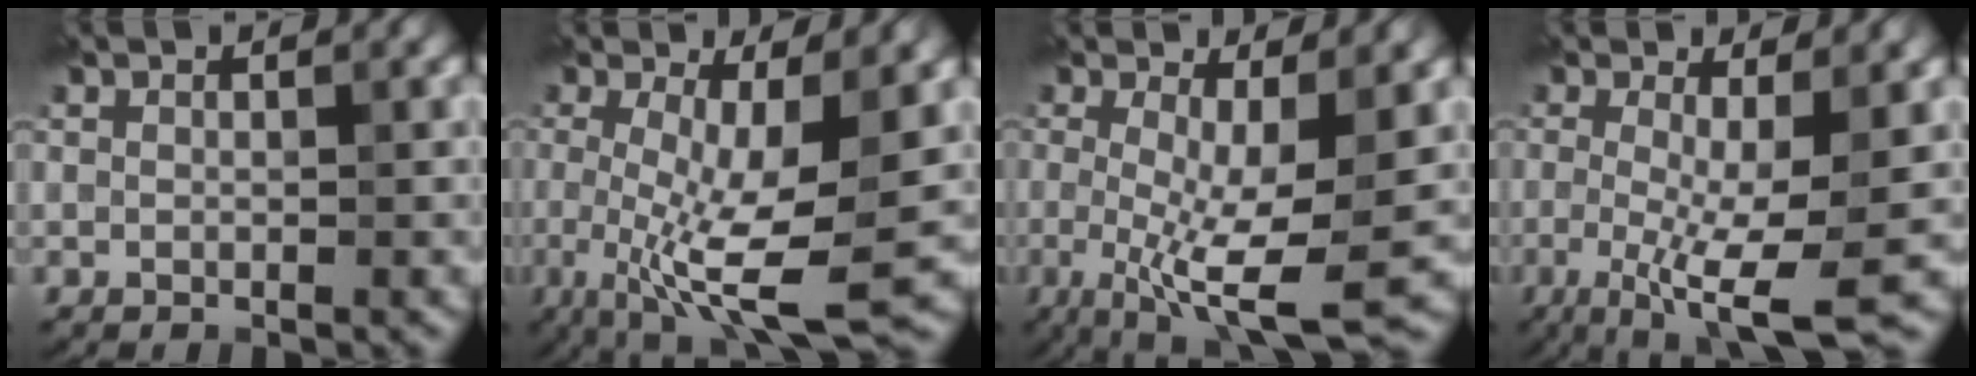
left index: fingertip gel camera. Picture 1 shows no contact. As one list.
[{"total": 9.3, "force": [-1.3, 2.4, 8.9], "torque": [-0.159, -0.021, -0.022]}, {"total": 8.7, "force": [-1.2, 2.3, 8.3], "torque": [-0.144, -0.021, -0.019]}, {"total": 7.6, "force": [-1.4, 1.7, 7.3], "torque": [-0.123, -0.021, -0.024]}]